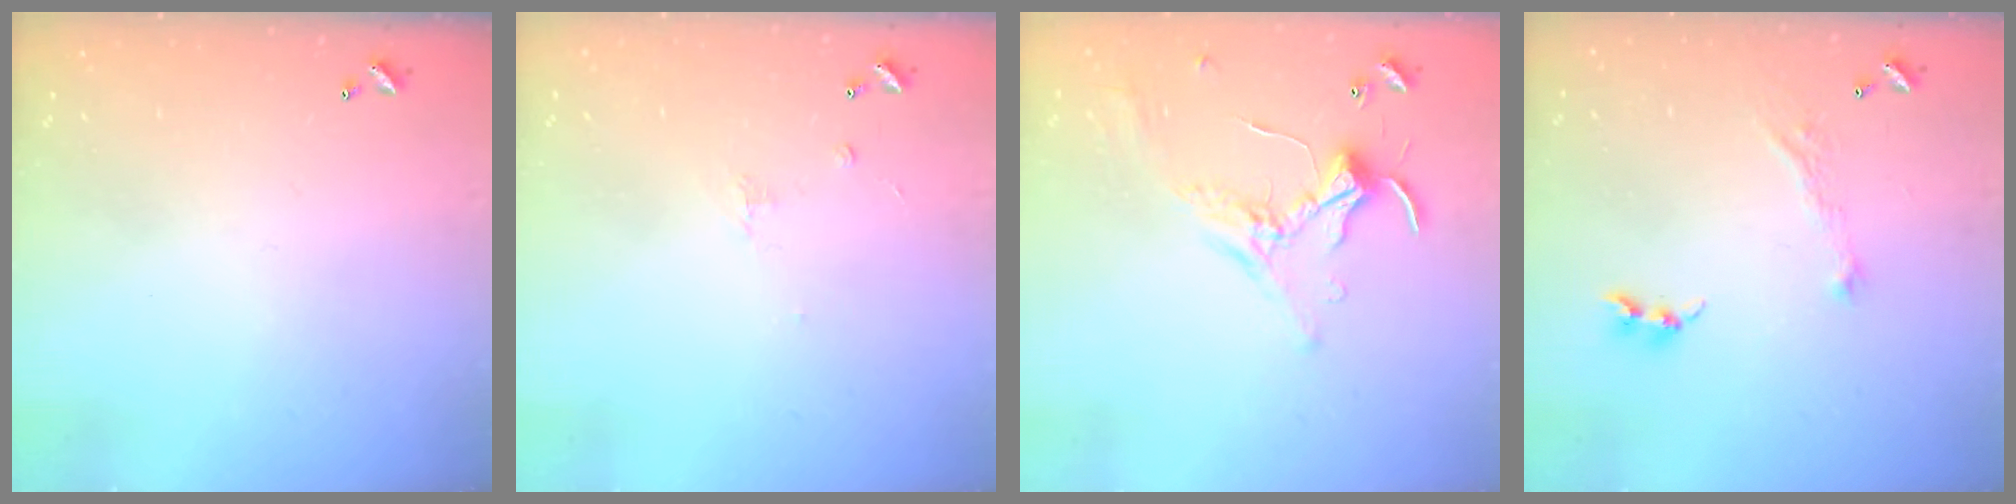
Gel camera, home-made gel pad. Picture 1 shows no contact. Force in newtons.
{"total": 1.2, "press": 1.1, "slide": 0.6}
{"total": 0.9, "press": 0.8, "slide": 0.4}
{"total": 2.9, "press": 2.8, "slide": 0.4}